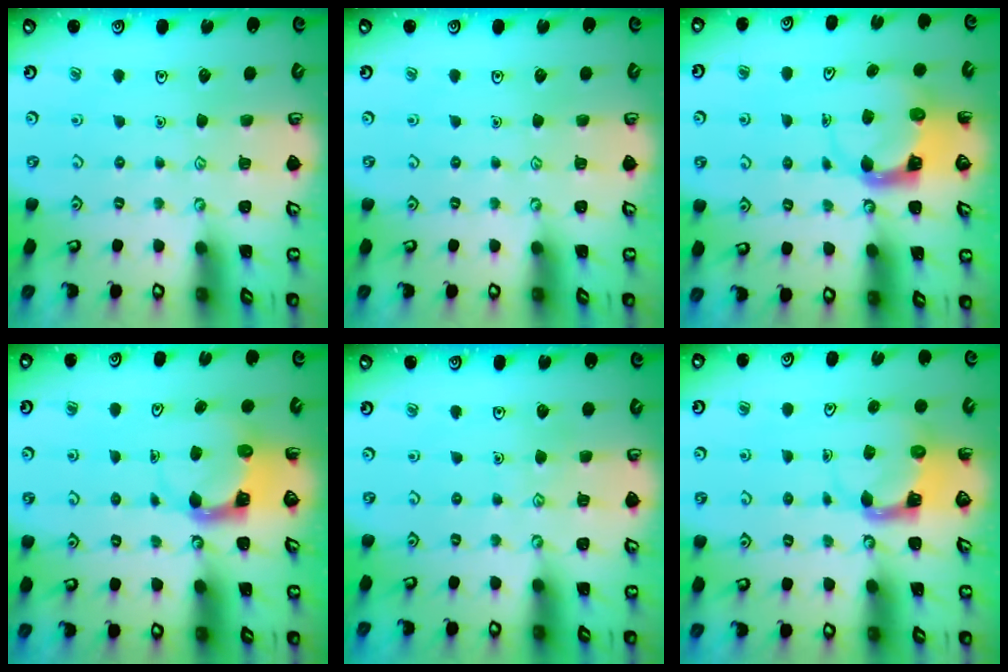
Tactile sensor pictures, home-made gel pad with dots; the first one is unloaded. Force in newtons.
{"total": 0.0}
{"total": 3.9, "press": 3.8, "slide": 0.5}
{"total": 3.9, "press": 3.9, "slide": 0.4}
{"total": 4.0, "press": 4.0, "slide": 0.4}
{"total": 3.9, "press": 3.8, "slide": 0.7}